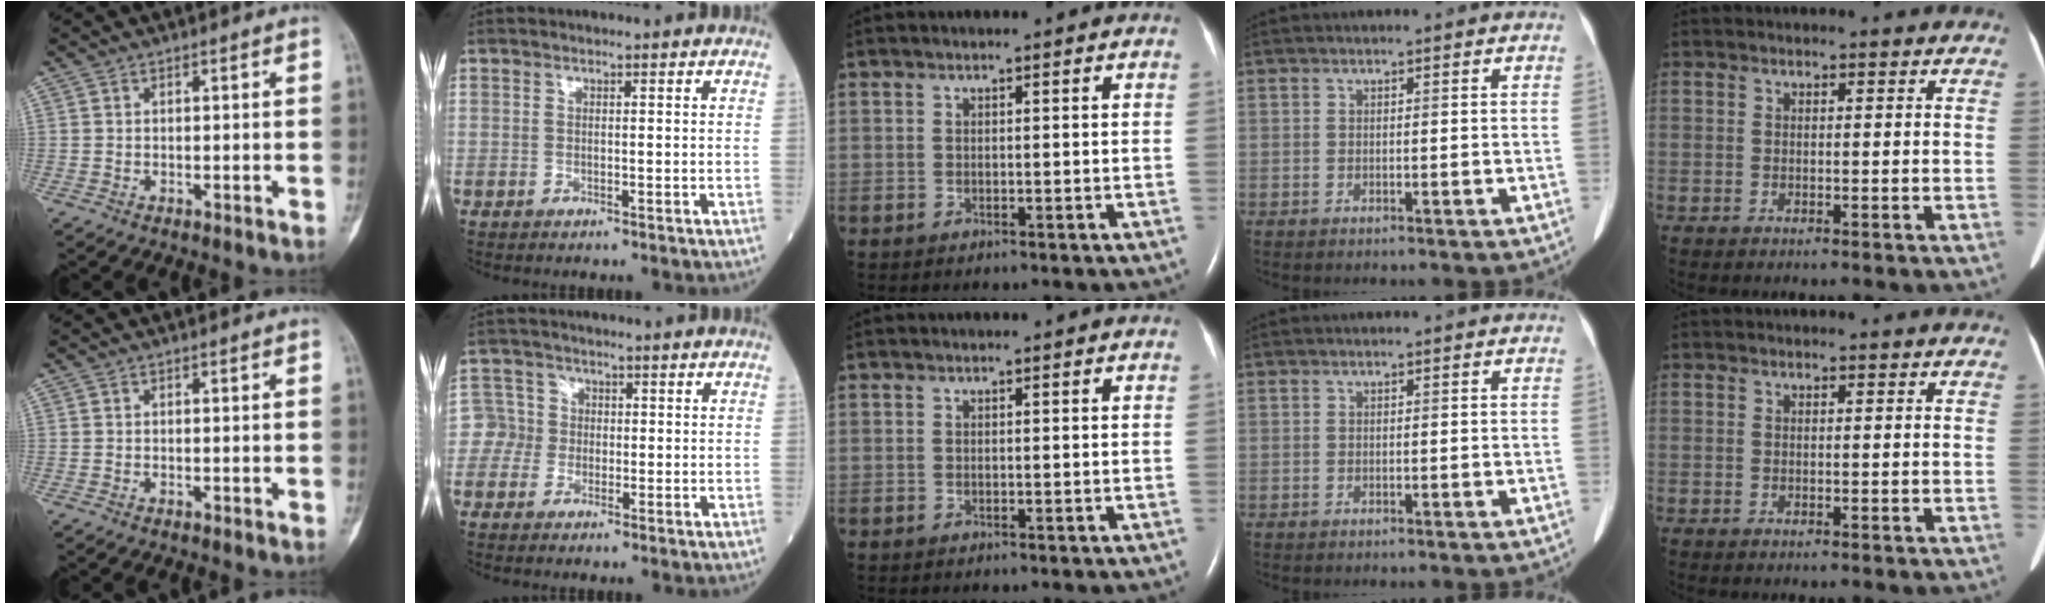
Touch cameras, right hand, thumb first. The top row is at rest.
{"index": {"total": 3.4, "force": [-0.8, 3.3, -0.1], "torque": [0.013, 0.017, -0.022]}}